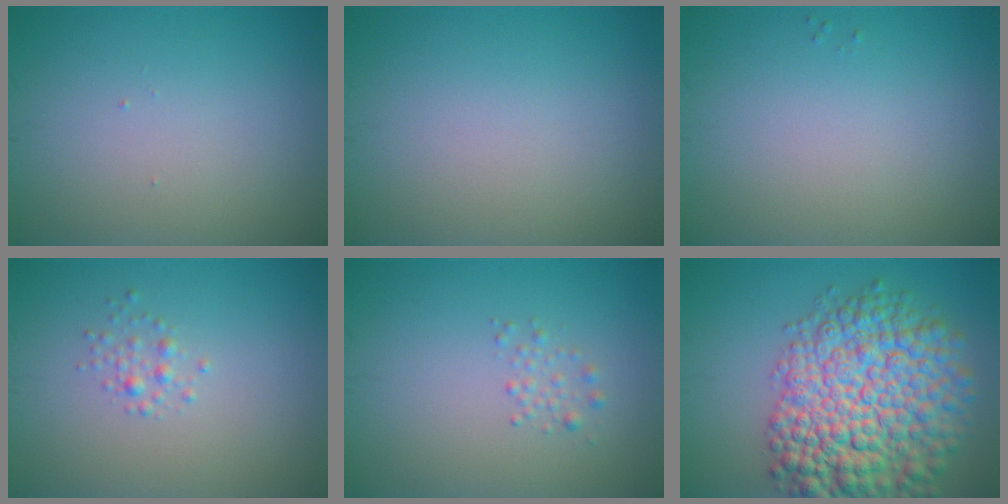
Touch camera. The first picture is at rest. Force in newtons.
{"total": 0.0}
{"total": 0.0}
{"total": 1.2, "press": 1.2, "slide": 0.0}
{"total": 1.5, "press": 1.5, "slide": 0.0}
{"total": 12.1, "press": 12.1, "slide": 0.4}